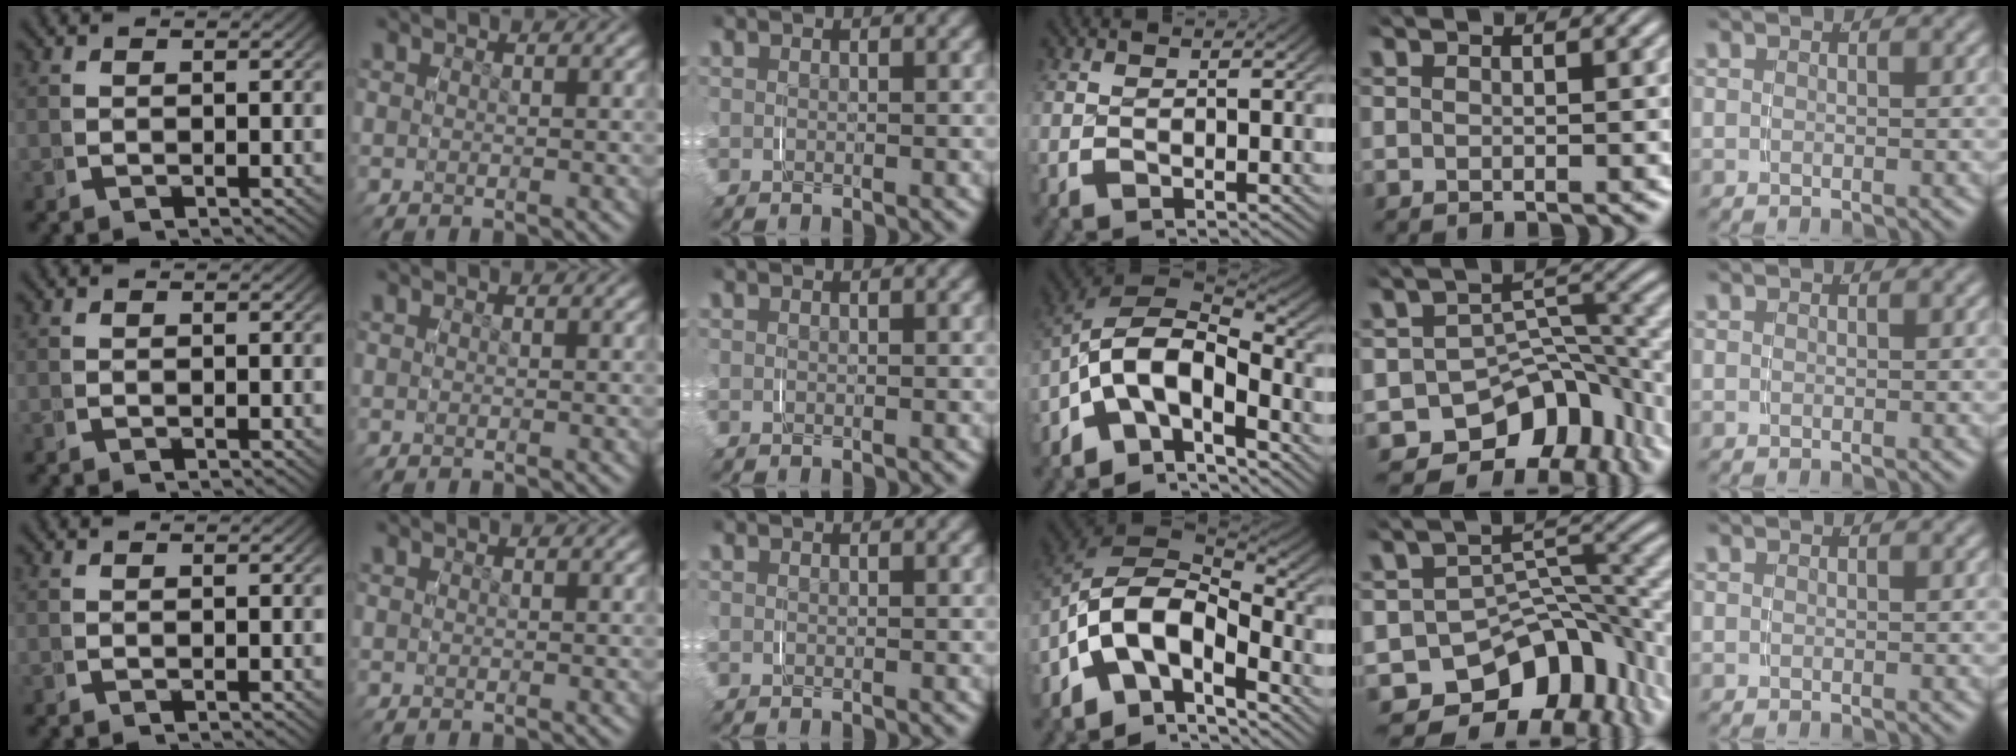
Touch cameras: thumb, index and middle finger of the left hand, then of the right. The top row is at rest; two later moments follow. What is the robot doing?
{"motion": "grasp_and_lifting", "object": "map"}